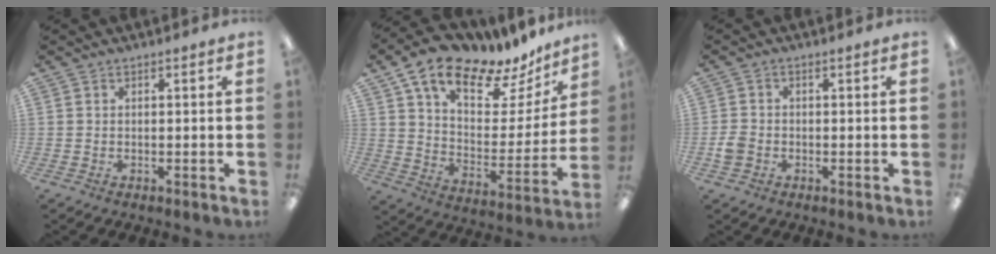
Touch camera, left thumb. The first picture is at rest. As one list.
[{"total": 17.2, "force": [13.3, 6.9, 8.6], "torque": [-0.133, -0.102, 0.227]}, {"total": 2.8, "force": [-1.0, 2.2, 1.4], "torque": [-0.023, 0.007, -0.019]}]